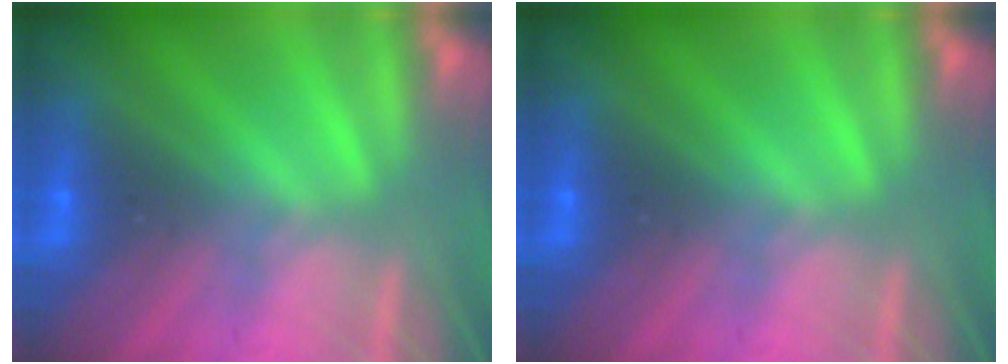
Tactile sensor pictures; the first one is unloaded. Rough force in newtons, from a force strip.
{"total": 0.0}